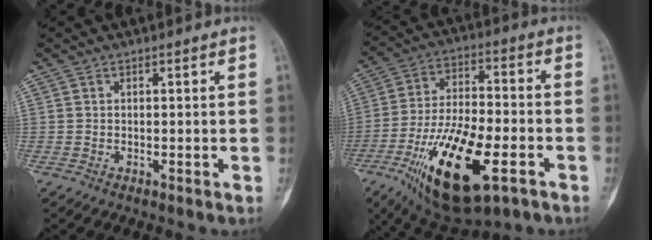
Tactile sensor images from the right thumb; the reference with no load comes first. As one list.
[{"total": 22.4, "force": [-9.3, 9.0, 18.3], "torque": [-0.346, 0.025, -0.148]}]